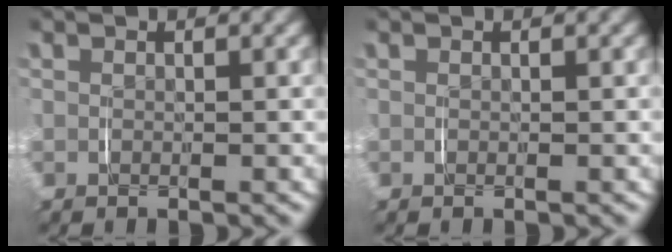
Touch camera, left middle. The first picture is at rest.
{"total": 0.0}